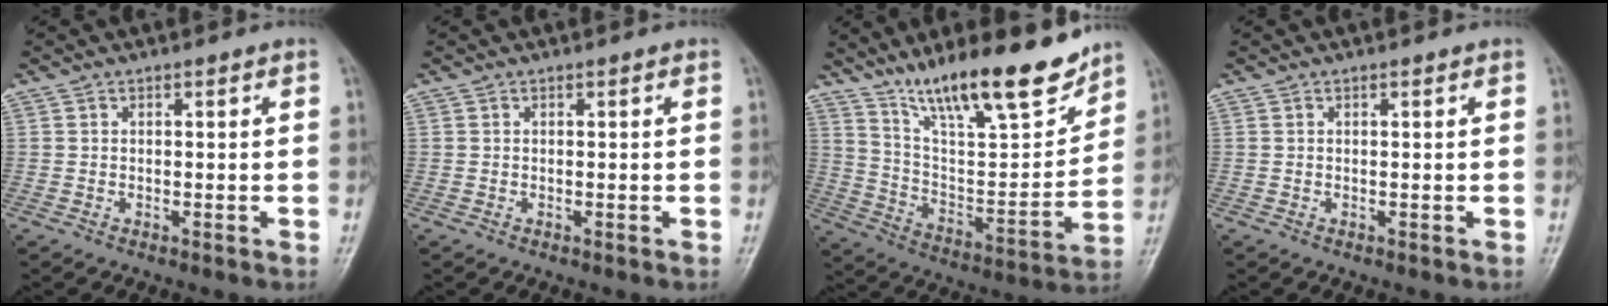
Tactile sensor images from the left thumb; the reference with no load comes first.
{"total": 0.0}
{"total": 21.6, "force": [16.0, 5.1, 13.6], "torque": [-0.187, -0.080, 0.277]}
{"total": 0.0}